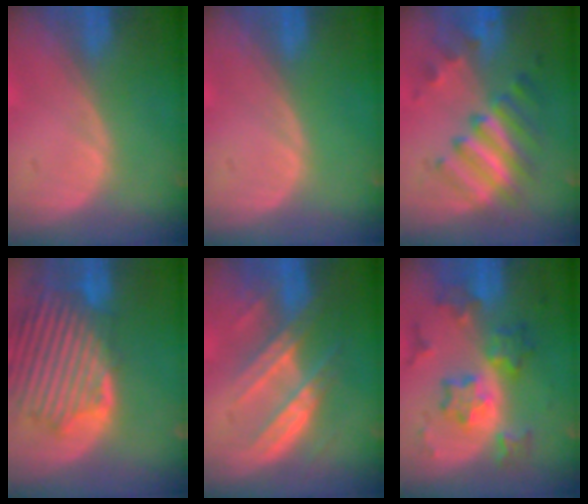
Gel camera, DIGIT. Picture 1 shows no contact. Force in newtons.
{"total": 0.0}
{"total": 7.8, "press": 7.7, "slide": 0.9}
{"total": 13.0, "press": 11.4, "slide": 6.1}
{"total": 7.5, "press": 7.2, "slide": 1.9}
{"total": 8.3, "press": 8.3, "slide": 0.6}